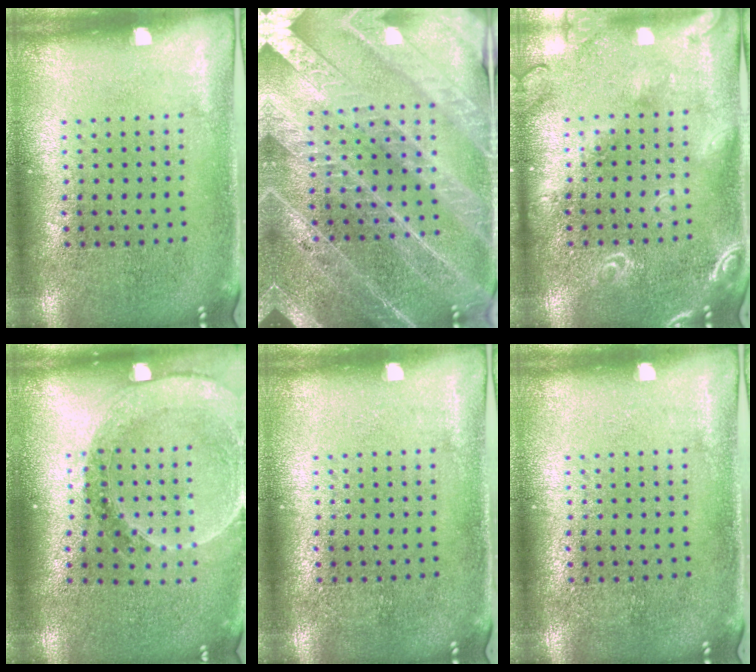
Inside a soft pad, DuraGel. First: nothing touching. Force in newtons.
{"total": 4.1, "press": 3.7, "slide": 1.6}
{"total": 1.8, "press": 1.7, "slide": 0.2}
{"total": 1.6, "press": 1.6, "slide": 0.1}
{"total": 0.0}
{"total": 0.0}